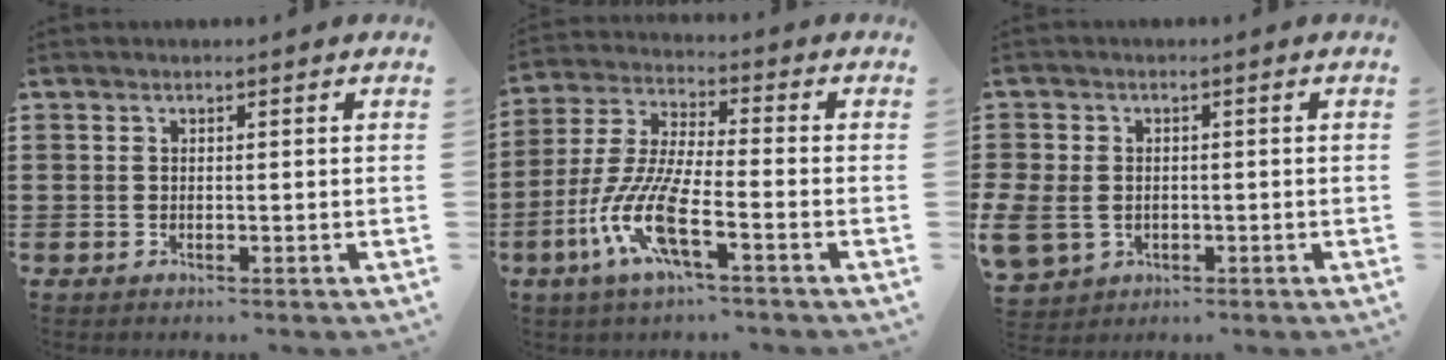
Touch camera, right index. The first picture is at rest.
{"total": 10.4, "force": [-5.3, 2.1, 8.8], "torque": [-0.220, -0.018, -0.110]}
{"total": 4.3, "force": [-1.0, 3.5, 2.2], "torque": [-0.074, -0.003, -0.025]}